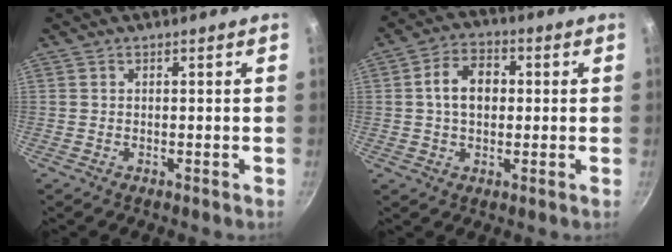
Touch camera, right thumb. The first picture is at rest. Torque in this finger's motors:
{"motor_torque": [0.27, 1.81, 1.19, -0.16, 0.17]}